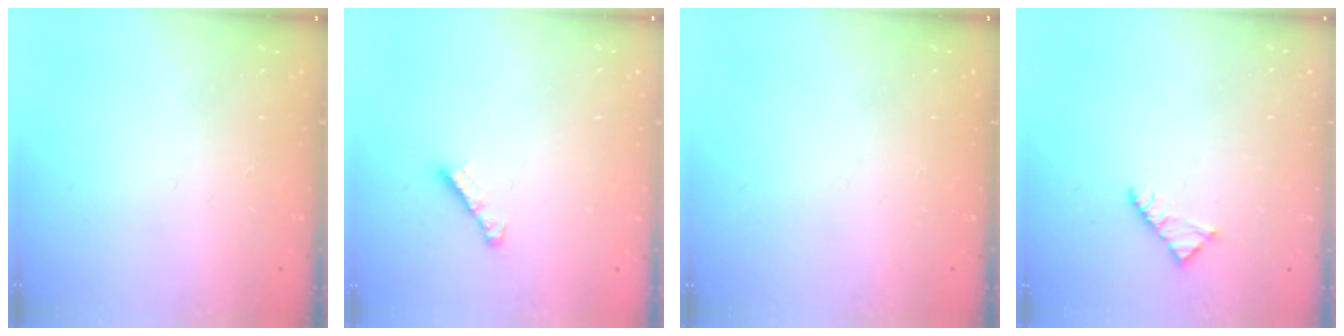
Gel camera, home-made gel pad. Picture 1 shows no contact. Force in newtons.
{"total": 3.0, "press": 3.0, "slide": 0.3}
{"total": 0.0}
{"total": 2.3, "press": 2.3, "slide": 0.4}